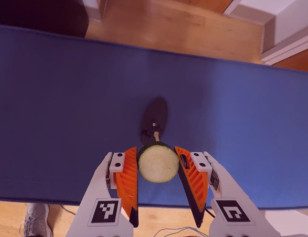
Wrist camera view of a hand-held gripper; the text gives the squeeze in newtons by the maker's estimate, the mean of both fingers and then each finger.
{"total": 6.6, "left": 6.7, "right": 6.6}